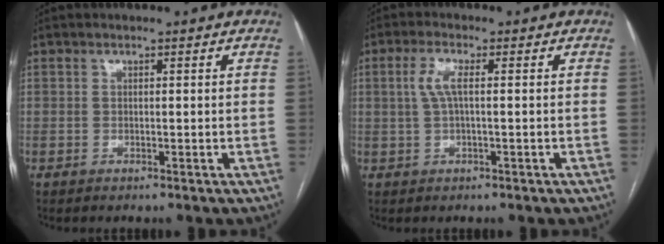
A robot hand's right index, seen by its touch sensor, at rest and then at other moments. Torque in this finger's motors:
{"motor_torque": [0.48, 0.18, 0.36, 0.11]}